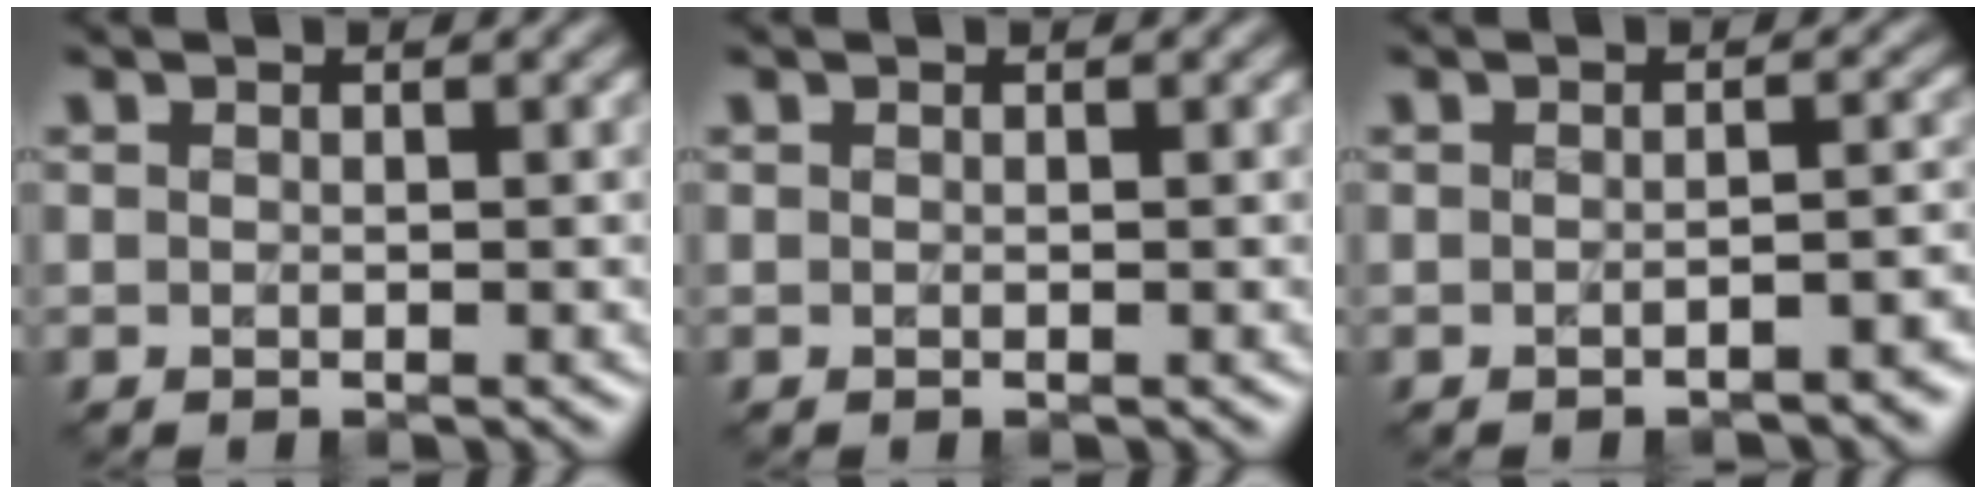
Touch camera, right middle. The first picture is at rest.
{"total": 0.0}
{"total": 2.0, "force": [-1.5, 0.5, 1.2], "torque": [-0.017, 0.001, -0.021]}